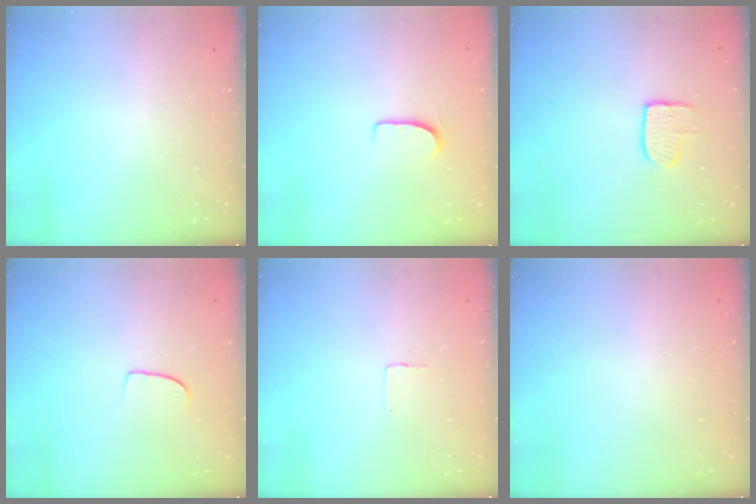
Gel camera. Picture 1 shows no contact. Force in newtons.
{"total": 7.1, "press": 7.1, "slide": 0.6}
{"total": 7.4, "press": 7.4, "slide": 0.2}
{"total": 6.1, "press": 6.1, "slide": 0.4}
{"total": 2.5, "press": 2.5, "slide": 0.1}
{"total": 0.0}